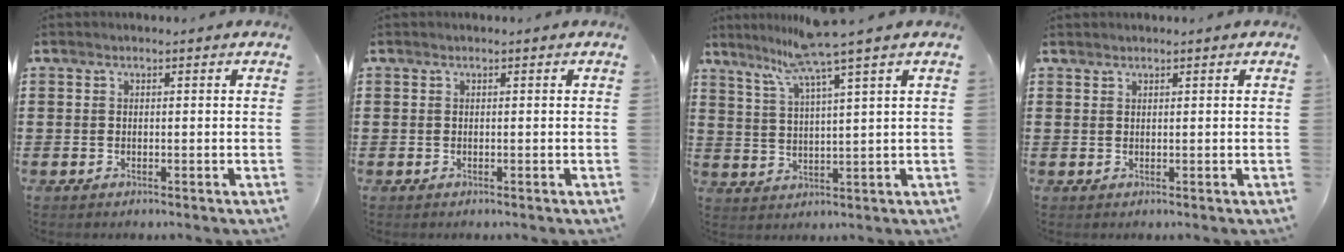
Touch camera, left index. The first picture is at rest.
{"total": 0.0}
{"total": 7.7, "force": [6.0, -1.2, 4.7], "torque": [-0.109, -0.025, 0.100]}
{"total": 0.7, "force": [0.7, 0.1, 0.0], "torque": [-0.002, -0.001, 0.014]}